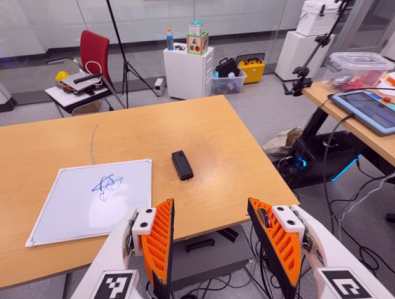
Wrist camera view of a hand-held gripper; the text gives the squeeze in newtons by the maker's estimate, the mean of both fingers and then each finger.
{"total": 0.0}